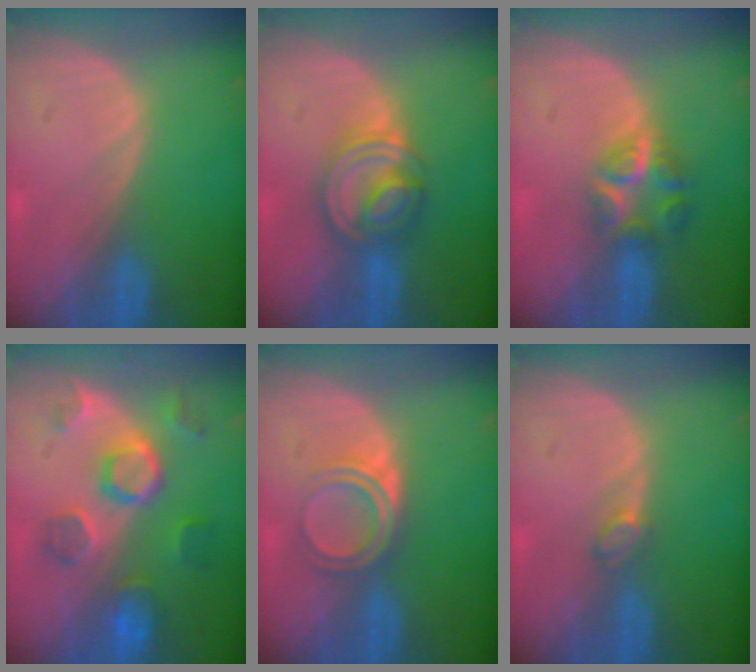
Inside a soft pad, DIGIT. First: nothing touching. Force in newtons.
{"total": 7.4, "press": 6.5, "slide": 3.5}
{"total": 6.0, "press": 5.5, "slide": 2.5}
{"total": 8.4, "press": 8.1, "slide": 2.4}
{"total": 5.0, "press": 4.2, "slide": 2.6}
{"total": 1.6, "press": 1.6, "slide": 0.2}